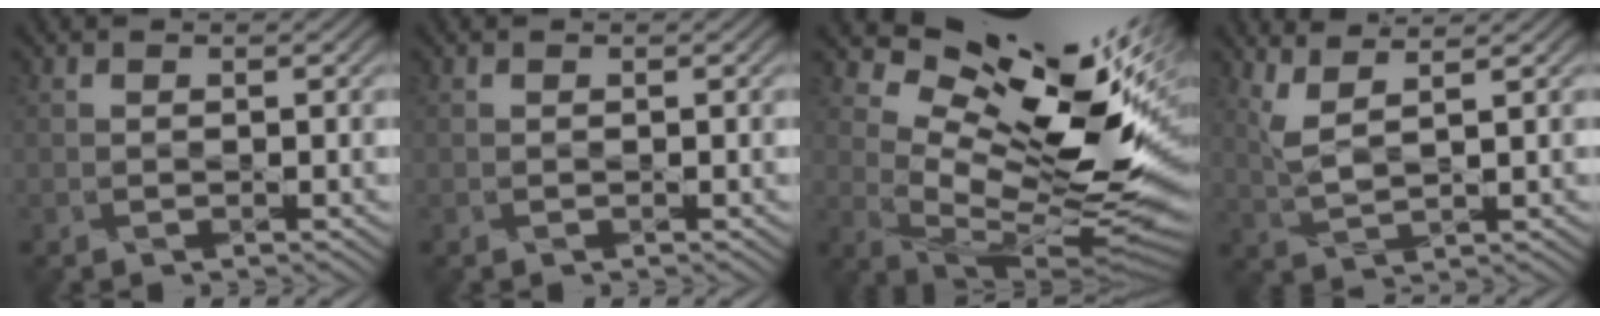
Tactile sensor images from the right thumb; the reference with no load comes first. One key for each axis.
{"total": 0.0}
{"total": 15.5, "fx": 6.5, "fy": 6.6, "fz": 12.5, "tx": -0.207, "ty": 0.002, "tz": 0.120}
{"total": 4.2, "fx": 2.9, "fy": 0.9, "fz": 2.9, "tx": -0.073, "ty": 0.002, "tz": 0.068}